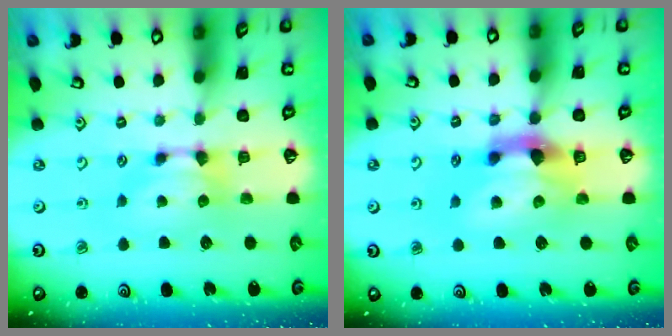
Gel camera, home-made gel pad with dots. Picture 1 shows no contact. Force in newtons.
{"total": 4.8, "press": 4.5, "slide": 1.7}